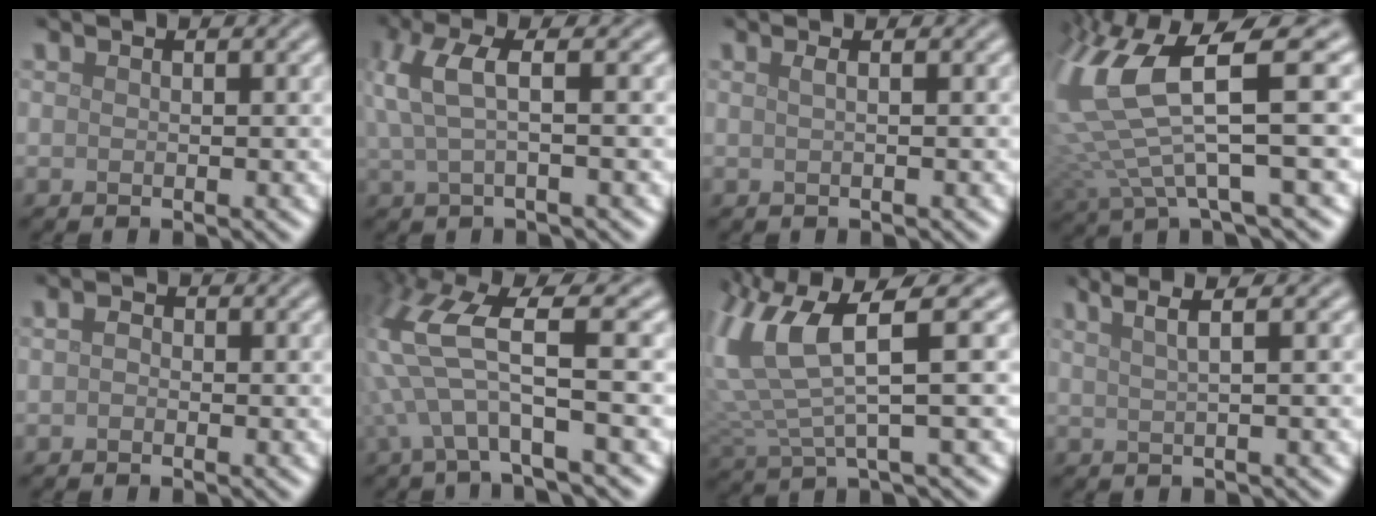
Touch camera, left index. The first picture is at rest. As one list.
[{"total": 4.0, "force": [0.8, 1.3, 3.7], "torque": [-0.083, 0.010, 0.013]}, {"total": 1.3, "force": [0.3, 0.6, 1.1], "torque": [-0.012, 0.000, -0.004]}, {"total": 9.9, "force": [2.7, 2.9, 9.1], "torque": [-0.205, 0.000, 0.049]}, {"total": 0.9, "force": [-0.1, 0.7, 0.5], "torque": [-0.012, 0.000, -0.006]}, {"total": 7.7, "force": [0.4, 1.8, 7.4], "torque": [-0.171, 0.014, 0.003]}, {"total": 7.5, "force": [2.6, 2.2, 6.7], "torque": [-0.160, 0.002, 0.049]}, {"total": 4.4, "force": [2.5, 1.8, 3.2], "torque": [-0.026, 0.028, 0.004]}]